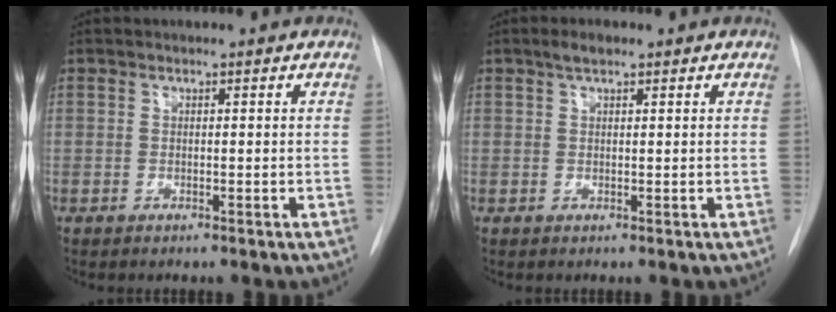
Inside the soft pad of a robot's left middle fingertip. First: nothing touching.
{"total": 1.9, "force": [1.3, 0.7, 1.2], "torque": [-0.023, 0.008, 0.023]}